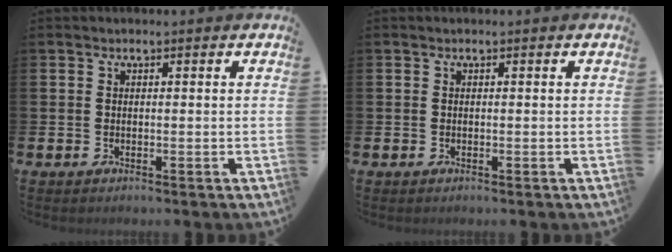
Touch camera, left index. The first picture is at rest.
{"total": 0.0}